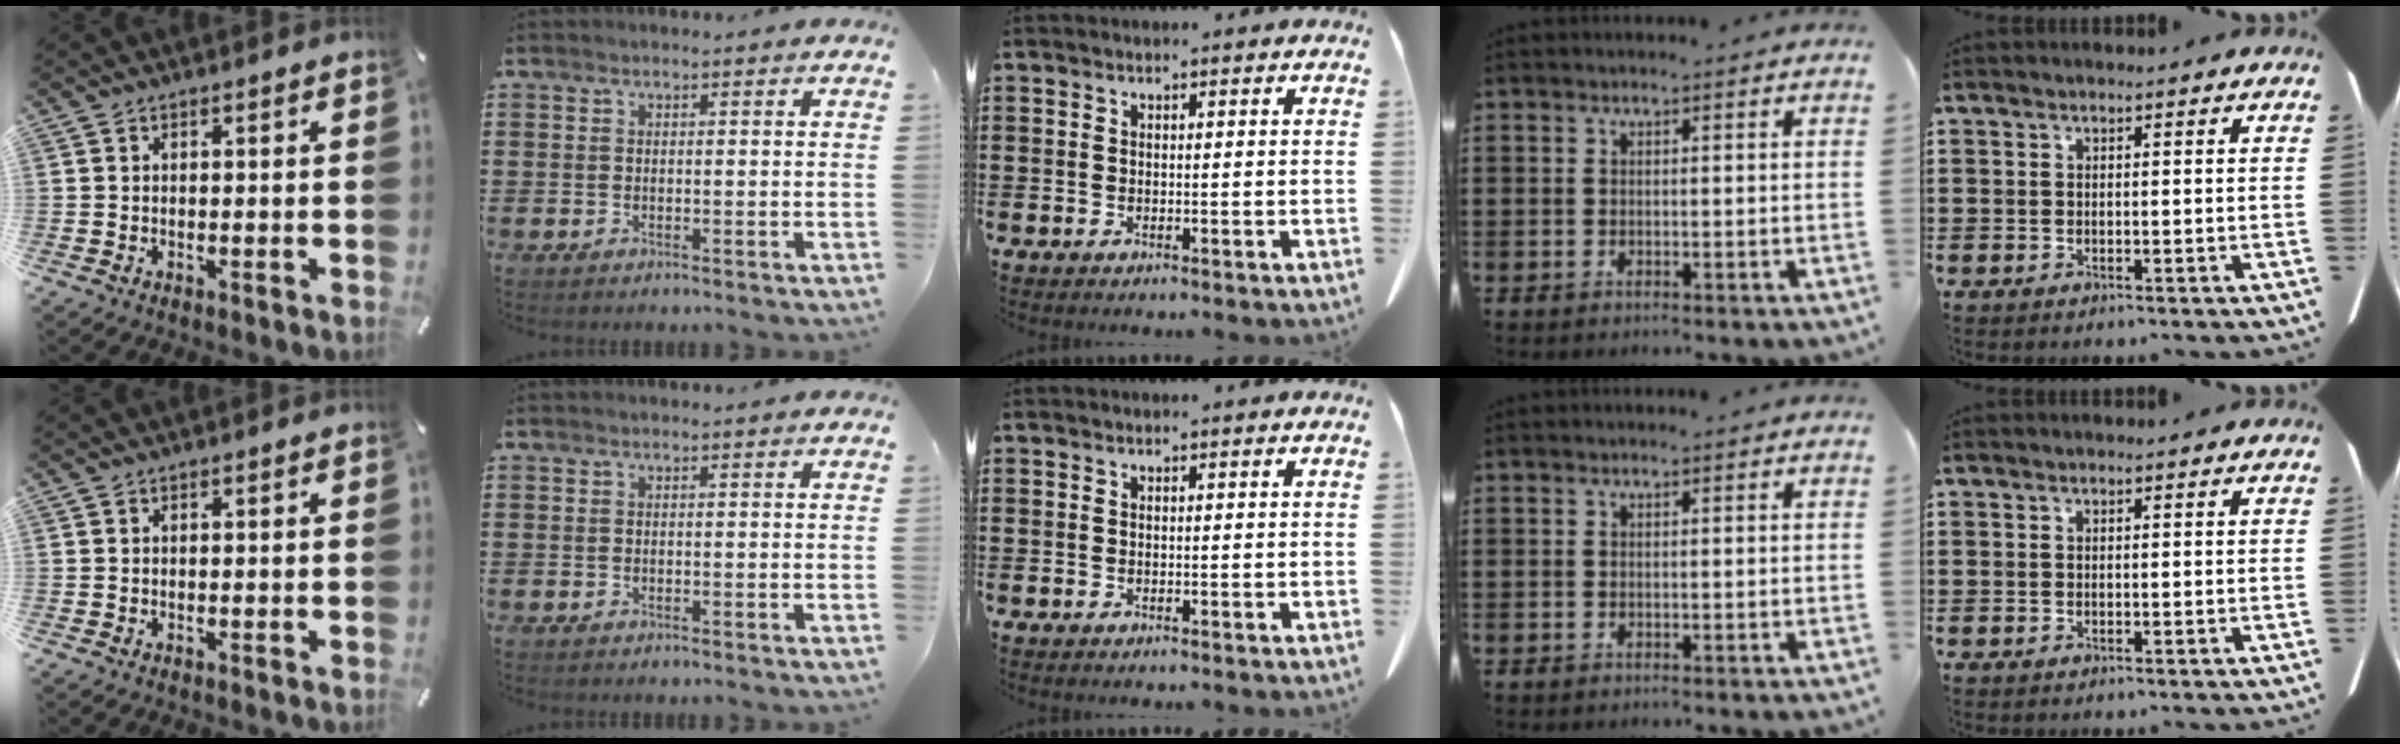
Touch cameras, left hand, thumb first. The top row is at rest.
{}